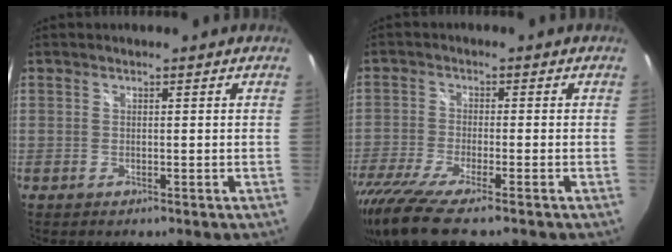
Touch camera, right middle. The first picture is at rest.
{"total": 12.1, "force": [-9.4, 1.1, 7.6], "torque": [-0.175, -0.055, -0.169]}